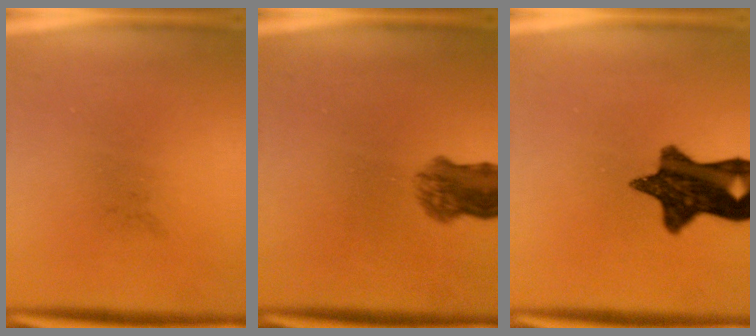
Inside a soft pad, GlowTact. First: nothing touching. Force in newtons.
{"total": 5.1}
{"total": 12.3}